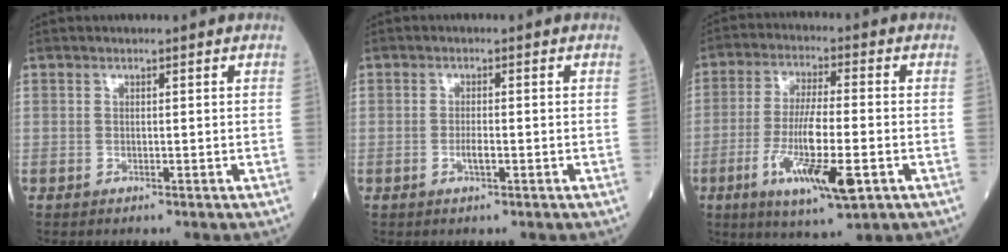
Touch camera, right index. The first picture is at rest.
{"total": 1.6, "force": [-0.4, 0.4, 1.5], "torque": [-0.033, 0.000, -0.006]}
{"total": 12.4, "force": [-4.2, 1.8, 11.6], "torque": [-0.219, -0.021, -0.071]}